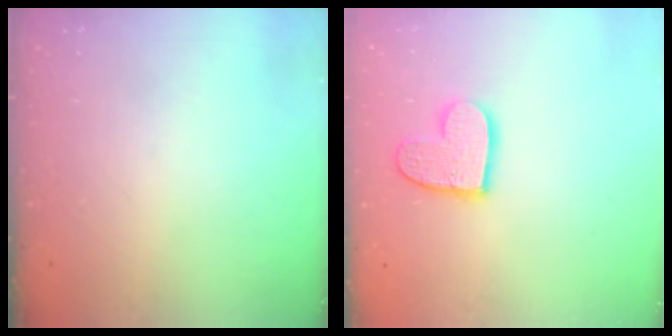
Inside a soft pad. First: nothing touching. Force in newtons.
{"total": 12.1, "press": 12.0, "slide": 0.9}